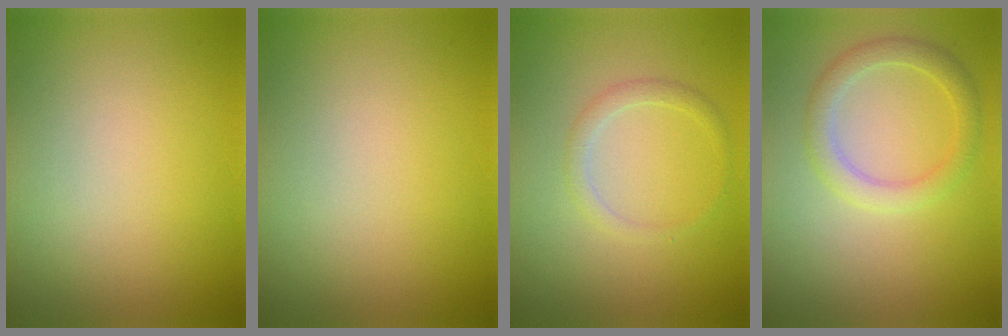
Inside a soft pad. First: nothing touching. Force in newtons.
{"total": 0.0}
{"total": 1.5, "press": 1.5, "slide": 0.2}
{"total": 2.5, "press": 2.5, "slide": 0.0}